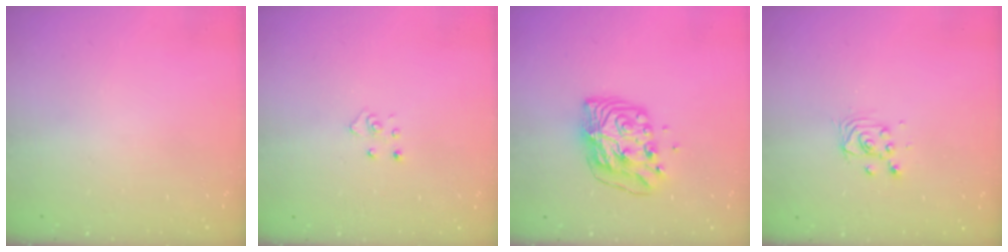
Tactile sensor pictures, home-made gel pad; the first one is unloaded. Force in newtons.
{"total": 3.9, "press": 3.9, "slide": 0.2}
{"total": 9.7, "press": 9.6, "slide": 0.8}
{"total": 3.8, "press": 3.8, "slide": 0.3}